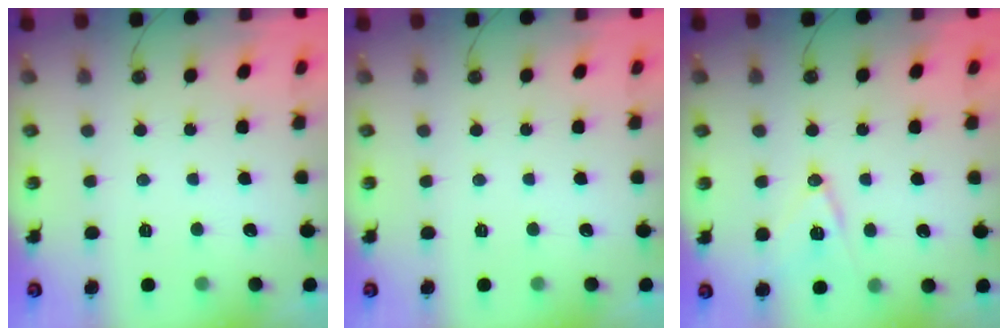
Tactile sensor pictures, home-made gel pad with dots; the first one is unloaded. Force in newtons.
{"total": 0.0}
{"total": 10.6, "press": 10.2, "slide": 2.8}